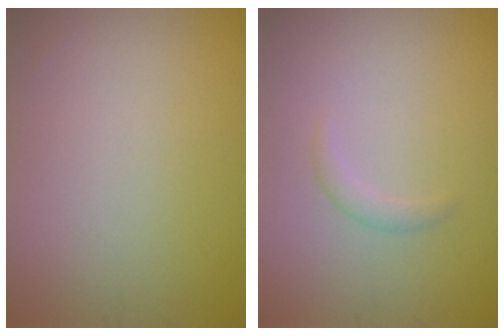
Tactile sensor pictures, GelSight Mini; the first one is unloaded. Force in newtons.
{"total": 0.9, "press": 0.9, "slide": 0.0}